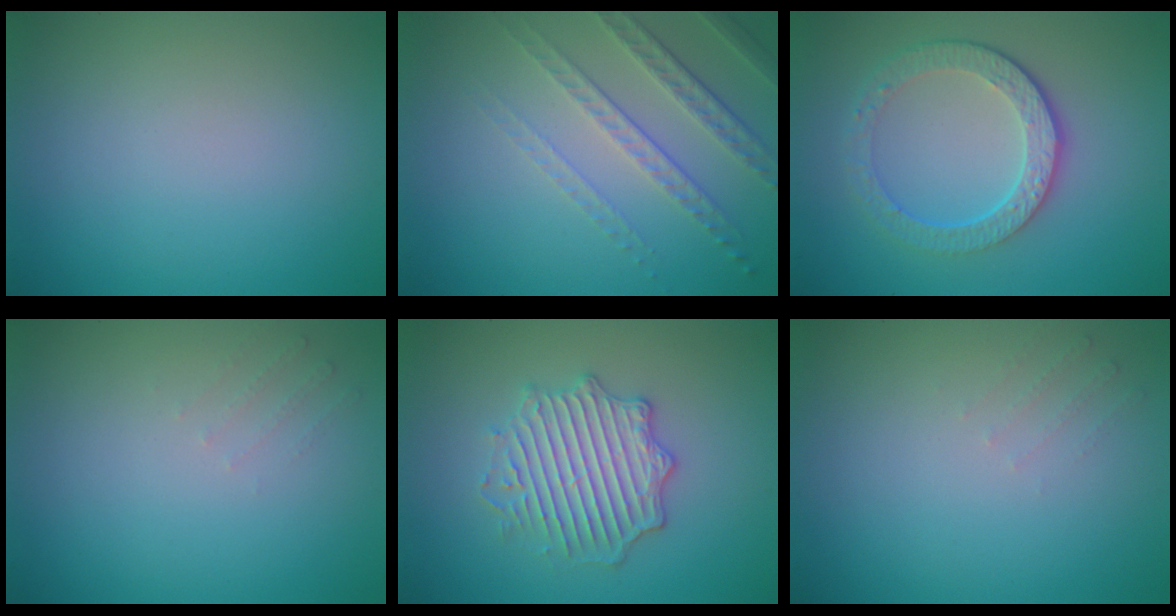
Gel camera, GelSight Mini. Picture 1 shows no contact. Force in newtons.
{"total": 4.6, "press": 3.0, "slide": 3.5}
{"total": 4.8, "press": 3.4, "slide": 3.4}
{"total": 0.8, "press": 0.8, "slide": 0.2}
{"total": 4.3, "press": 4.1, "slide": 1.2}
{"total": 0.8, "press": 0.8, "slide": 0.2}